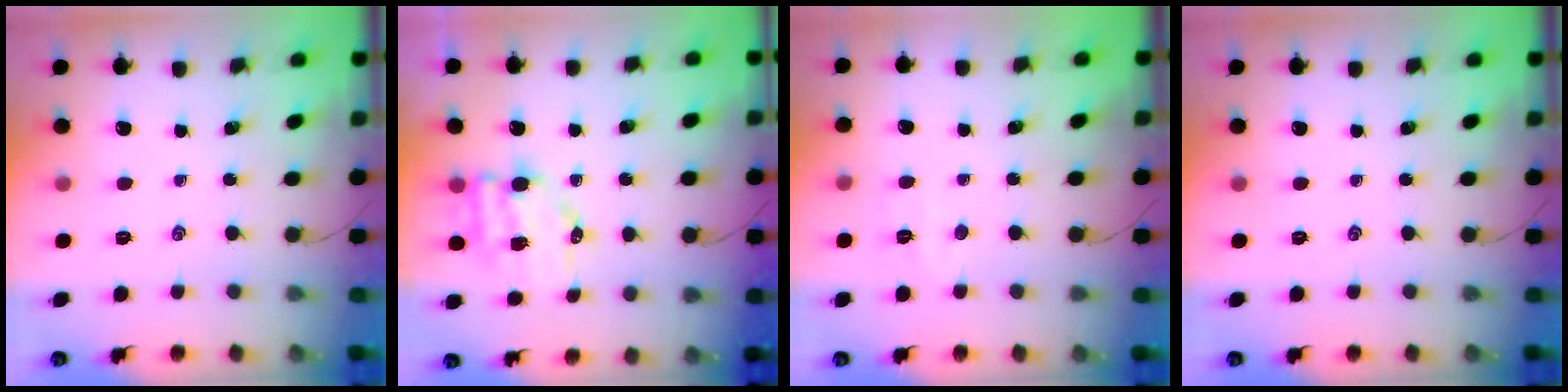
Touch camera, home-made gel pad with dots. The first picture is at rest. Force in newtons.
{"total": 8.1, "press": 8.0, "slide": 1.0}
{"total": 3.2, "press": 3.1, "slide": 0.8}
{"total": 0.0}